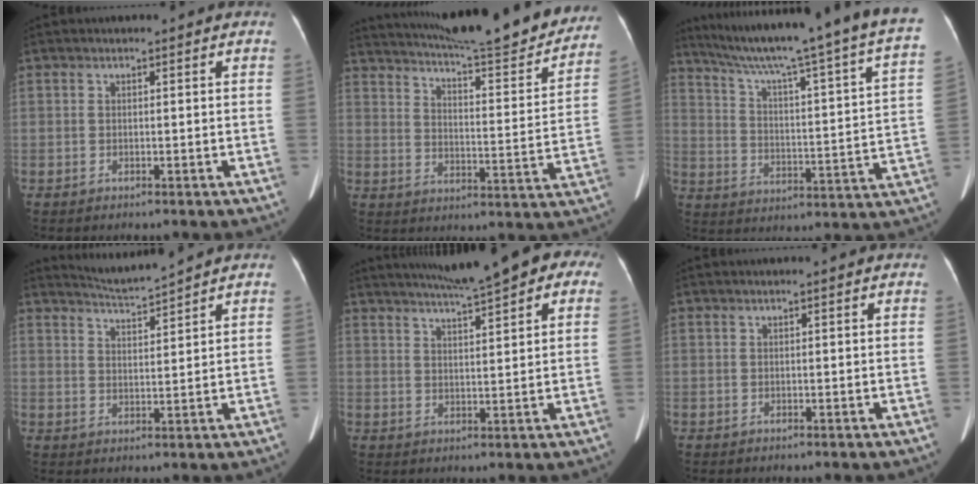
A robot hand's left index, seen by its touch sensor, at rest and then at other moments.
{"total": 25.5, "force": [23.0, 2.0, 10.8], "torque": [-0.174, -0.057, 0.299]}
{"total": 29.8, "force": [24.4, 0.1, 17.1], "torque": [-0.272, -0.053, 0.320]}
{"total": 4.5, "force": [4.3, -1.5, 0.1], "torque": [-0.010, -0.009, 0.085]}
{"total": 14.2, "force": [10.1, 2.4, 9.6], "torque": [-0.145, 0.035, 0.125]}
{"total": 0.0}